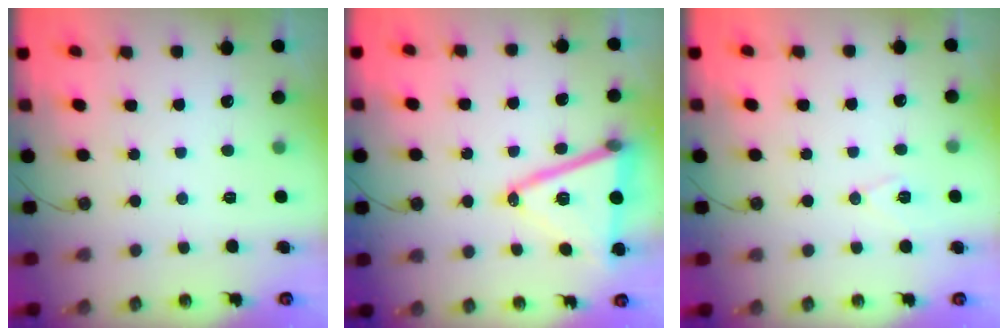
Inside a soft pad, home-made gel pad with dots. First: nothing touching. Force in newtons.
{"total": 17.4, "press": 16.9, "slide": 3.8}
{"total": 6.8, "press": 5.7, "slide": 3.7}